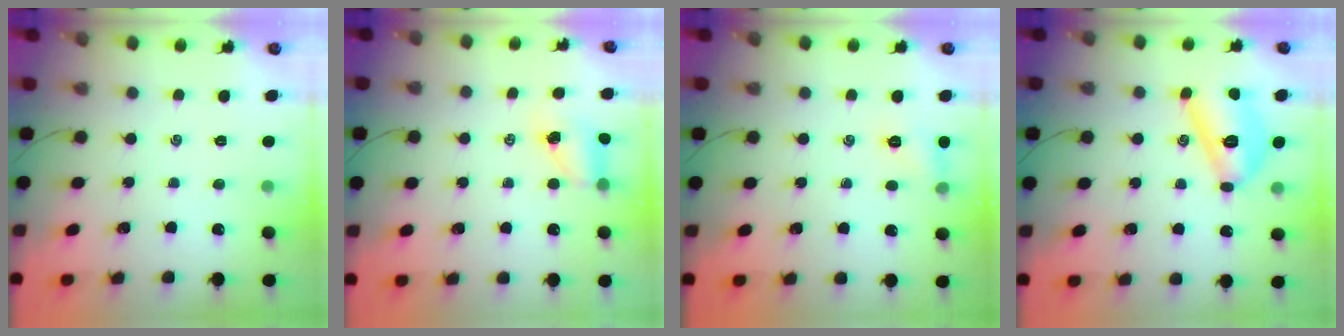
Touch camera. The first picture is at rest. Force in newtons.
{"total": 4.9, "press": 4.8, "slide": 0.3}
{"total": 6.4, "press": 6.3, "slide": 0.9}
{"total": 12.5, "press": 12.4, "slide": 1.7}